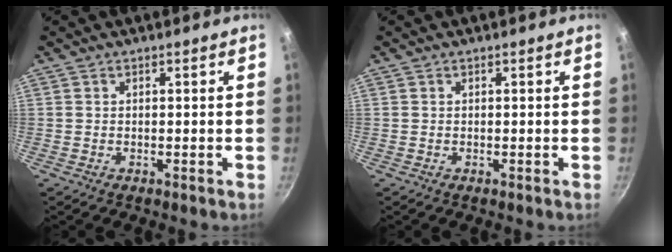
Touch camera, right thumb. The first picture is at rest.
{"total": 0.0}